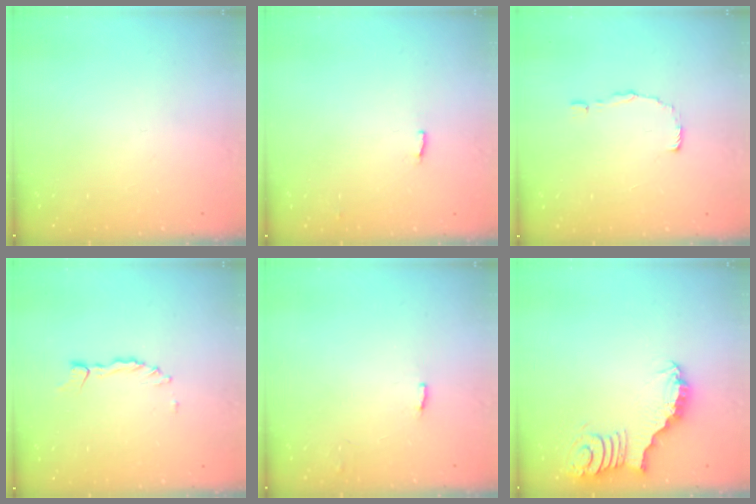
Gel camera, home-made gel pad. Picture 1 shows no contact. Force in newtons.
{"total": 2.7, "press": 2.6, "slide": 0.5}
{"total": 2.0, "press": 2.0, "slide": 0.1}
{"total": 0.8, "press": 0.8, "slide": 0.1}
{"total": 1.3, "press": 1.3, "slide": 0.2}
{"total": 3.3, "press": 3.3, "slide": 0.1}